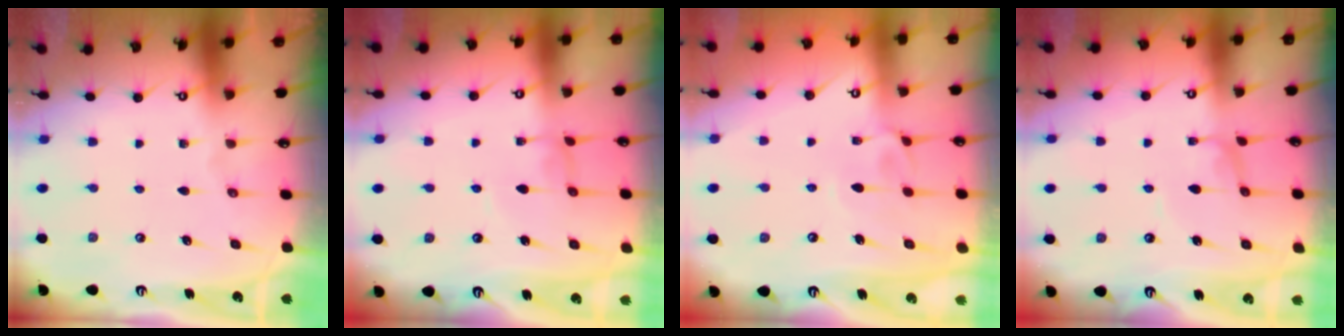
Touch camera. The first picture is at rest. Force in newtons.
{"total": 0.7, "press": 0.7, "slide": 0.1}
{"total": 2.7, "press": 2.6, "slide": 0.7}
{"total": 1.3, "press": 1.3, "slide": 0.2}